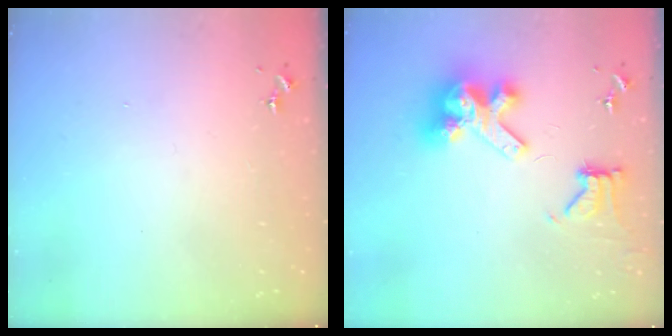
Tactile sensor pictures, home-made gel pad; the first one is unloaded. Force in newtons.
{"total": 13.0, "press": 12.8, "slide": 1.8}